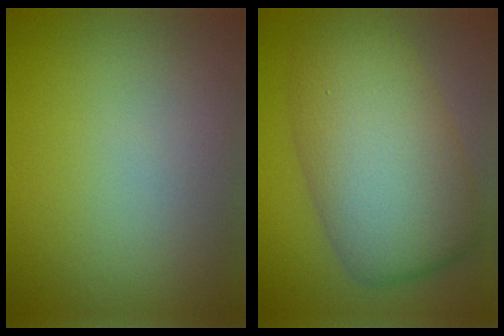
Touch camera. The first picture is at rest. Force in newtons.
{"total": 10.6, "press": 10.6, "slide": 0.3}